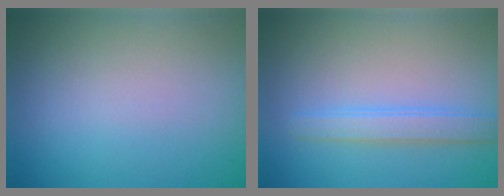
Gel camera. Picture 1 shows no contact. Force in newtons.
{"total": 2.5, "press": 2.5, "slide": 0.1}